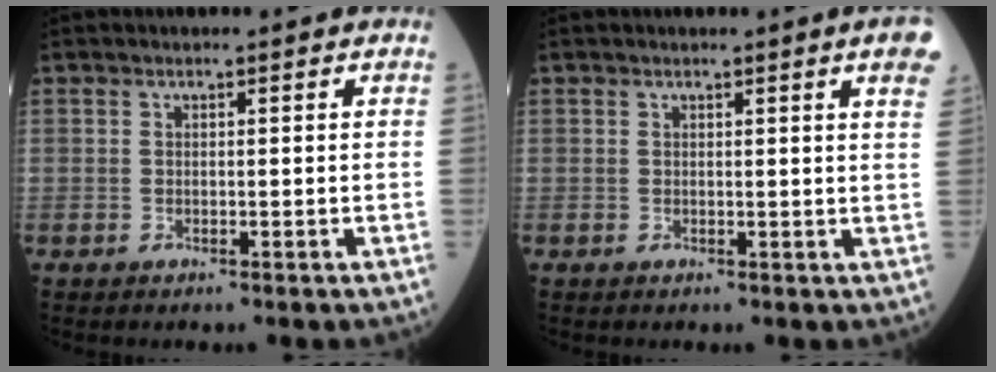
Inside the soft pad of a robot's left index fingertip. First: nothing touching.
{"total": 4.1, "force": [2.5, -0.2, 3.2], "torque": [-0.030, -0.004, 0.016]}